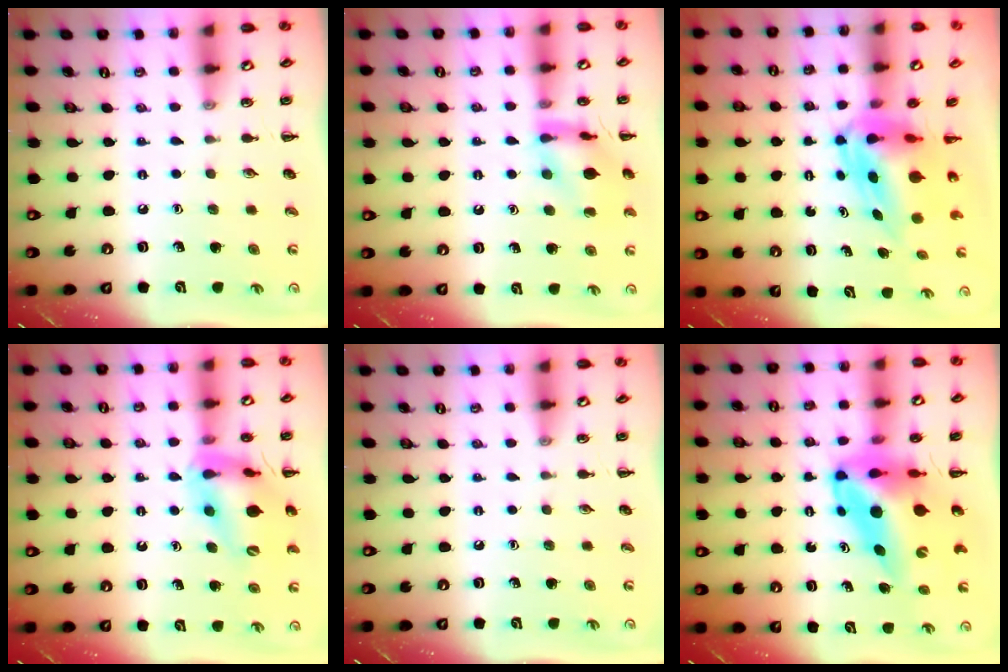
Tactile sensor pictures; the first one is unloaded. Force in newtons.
{"total": 12.4, "press": 12.4, "slide": 0.6}
{"total": 7.6, "press": 7.3, "slide": 2.1}
{"total": 17.4, "press": 17.0, "slide": 4.0}
{"total": 0.0}
{"total": 11.1, "press": 10.6, "slide": 3.4}